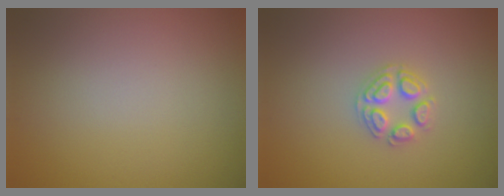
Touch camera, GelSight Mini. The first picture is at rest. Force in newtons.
{"total": 2.5, "press": 2.5, "slide": 0.3}